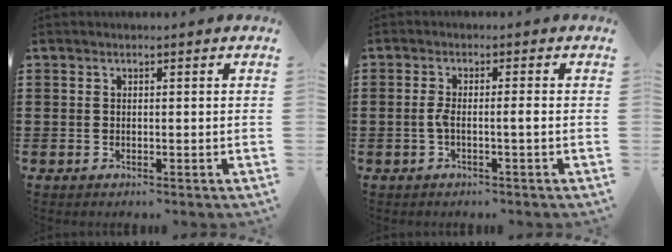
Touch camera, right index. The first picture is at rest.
{"total": 3.2, "force": [-0.8, 0.1, 3.1], "torque": [-0.073, -0.007, -0.022]}